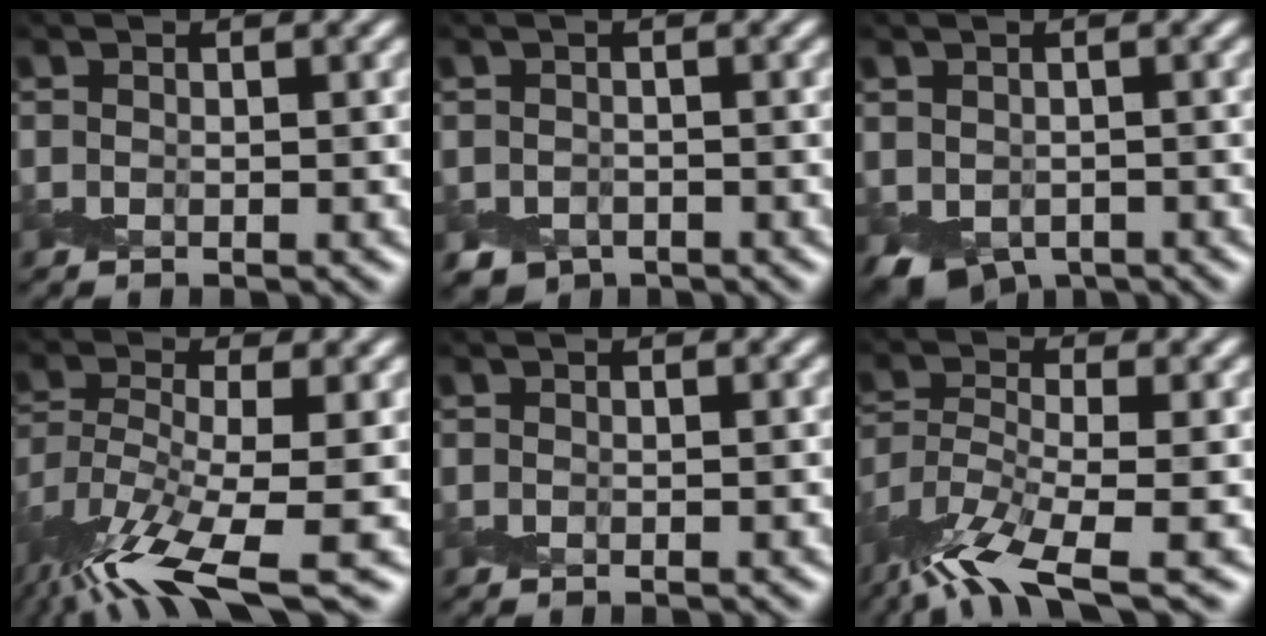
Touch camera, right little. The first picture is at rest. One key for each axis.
{"total": 1.4, "fx": -0.9, "fy": 1.1, "fz": 0.1, "tx": 0.007, "ty": -0.003, "tz": -0.018}
{"total": 3.3, "fx": -0.7, "fy": 2.6, "fz": 1.9, "tx": -0.036, "ty": -0.011, "tz": -0.012}
{"total": 10.9, "fx": -7.0, "fy": 2.2, "fz": 8.0, "tx": -0.151, "ty": -0.011, "tz": -0.136}
{"total": 0.0}
{"total": 8.3, "fx": -6.5, "fy": 1.4, "fz": 4.9, "tx": -0.094, "ty": -0.009, "tz": -0.132}